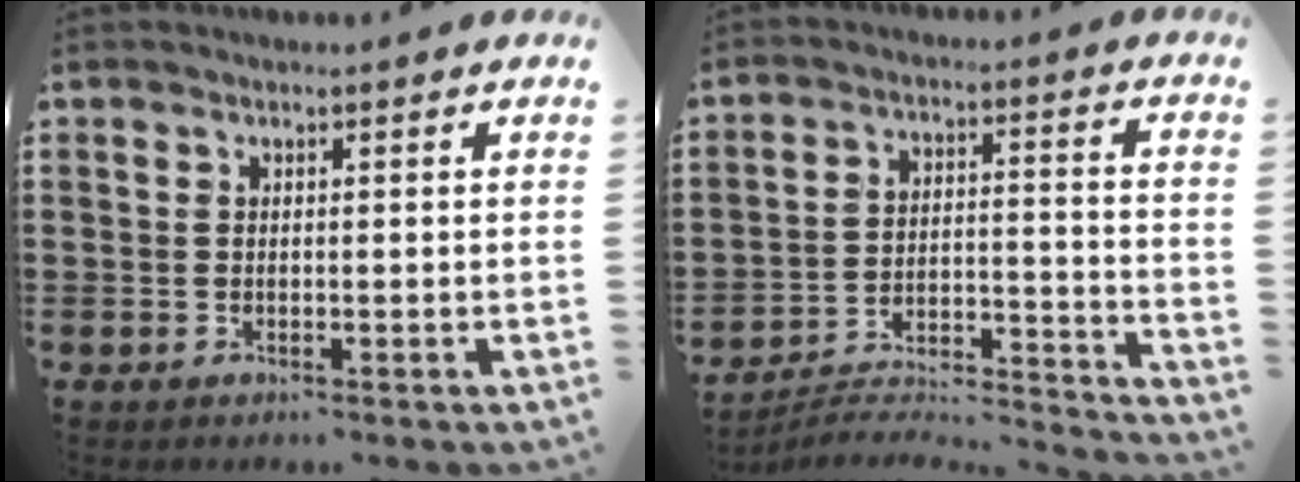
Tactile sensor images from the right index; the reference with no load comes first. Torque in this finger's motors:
{"motor_torque": [-0.88, 1.25, -0.52, -0.05]}